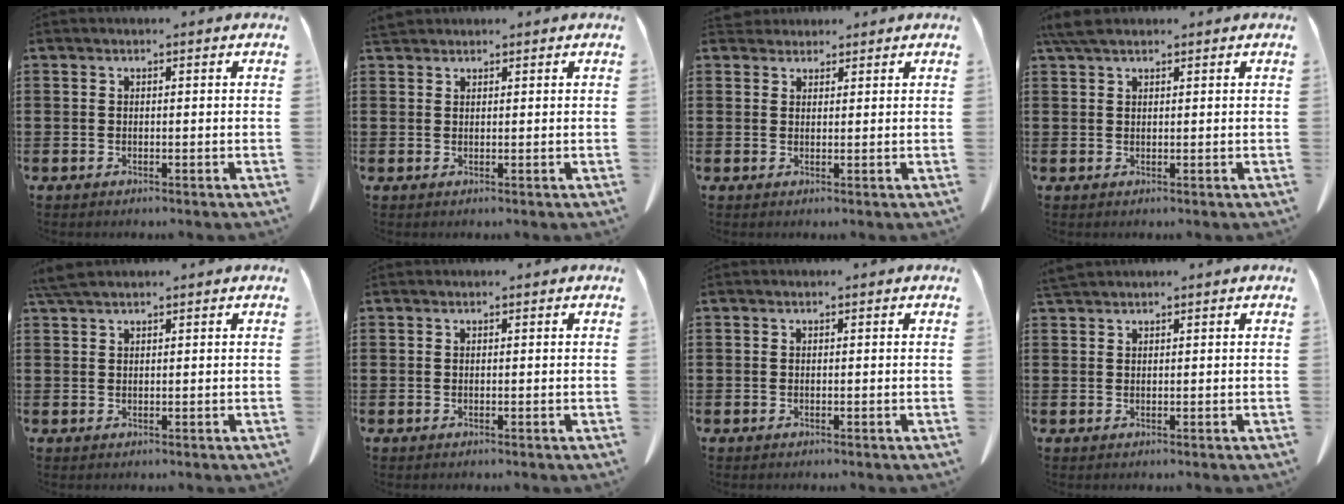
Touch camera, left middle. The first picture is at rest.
{"total": 1.6, "force": [1.5, 0.4, 0.4], "torque": [-0.012, 0.001, 0.030]}
{"total": 2.1, "force": [1.9, 0.7, 0.1], "torque": [-0.008, 0.001, 0.039]}
{"total": 3.0, "force": [2.1, 1.0, 1.9], "torque": [-0.045, 0.003, 0.041]}
{"total": 2.5, "force": [1.9, 0.3, 1.5], "torque": [-0.035, 0.000, 0.038]}
{"total": 0.0}
{"total": 0.0}
{"total": 1.4, "force": [1.4, 0.1, 0.5], "torque": [-0.013, -0.002, 0.028]}